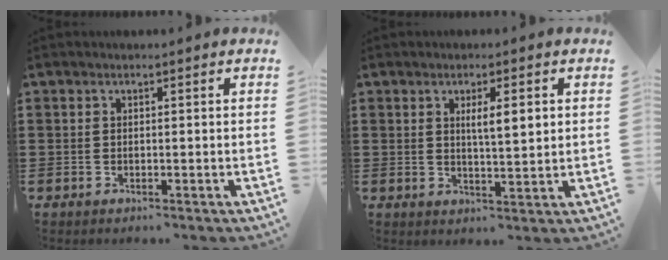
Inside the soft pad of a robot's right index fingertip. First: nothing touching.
{"total": 4.1, "force": [1.2, 0.8, 3.8], "torque": [-0.068, 0.003, 0.016]}